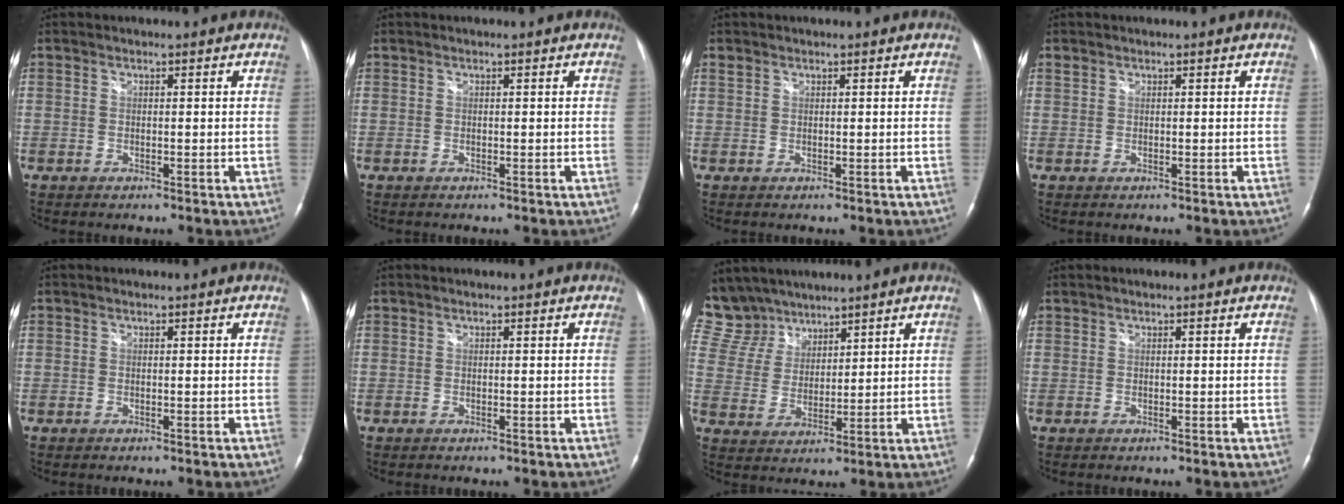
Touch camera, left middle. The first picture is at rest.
{"total": 0.0}
{"total": 0.6, "force": [0.5, 0.4, 0.1], "torque": [-0.006, 0.009, 0.010]}
{"total": 0.5, "force": [0.4, 0.3, 0.1], "torque": [-0.007, 0.009, 0.009]}
{"total": 0.0}
{"total": 0.0}
{"total": 10.7, "force": [9.3, 5.3, 0.8], "torque": [-0.032, 0.017, 0.197]}
{"total": 0.0}